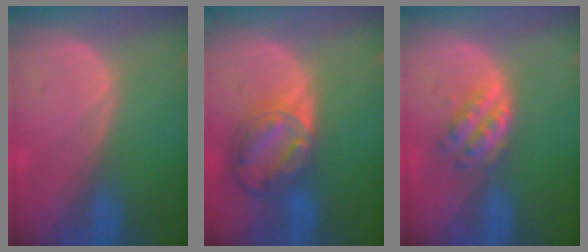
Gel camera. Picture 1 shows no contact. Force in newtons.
{"total": 8.7, "press": 7.4, "slide": 4.6}
{"total": 4.9, "press": 4.3, "slide": 2.3}